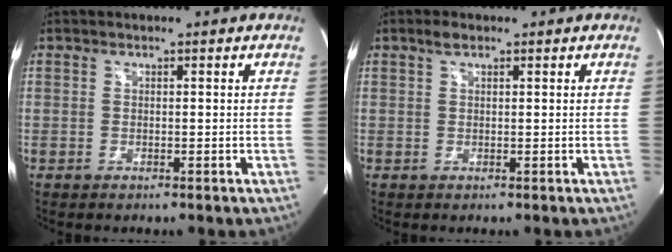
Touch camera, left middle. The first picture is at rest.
{"total": 1.5, "force": [1.0, 0.6, 1.0], "torque": [-0.021, 0.009, 0.019]}